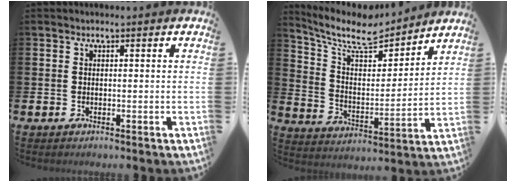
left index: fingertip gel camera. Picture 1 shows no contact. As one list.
[{"total": 9.1, "force": [8.0, 2.8, 3.3], "torque": [-0.101, -0.055, 0.139]}]